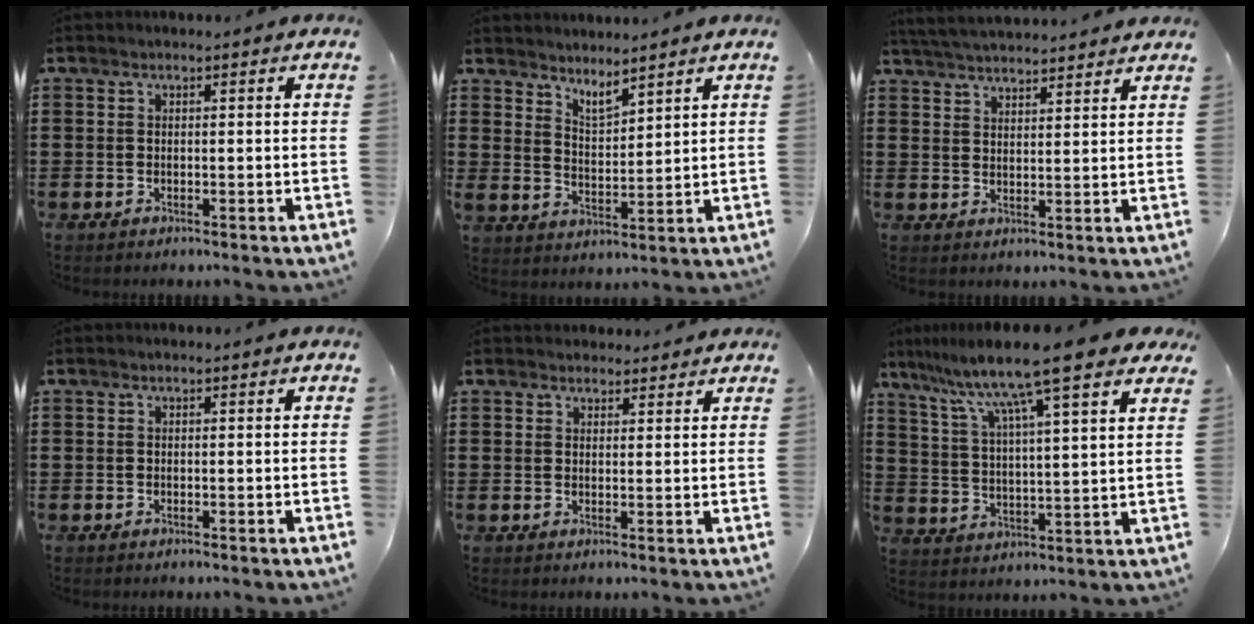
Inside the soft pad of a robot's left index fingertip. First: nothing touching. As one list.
[{"total": 3.8, "force": [3.7, 0.2, 0.7], "torque": [-0.023, -0.014, 0.068]}, {"total": 4.0, "force": [4.0, -0.2, 0.3], "torque": [-0.021, -0.015, 0.072]}, {"total": 0.0}, {"total": 2.2, "force": [2.1, 0.7, -0.2], "torque": [-0.003, 0.000, 0.041]}, {"total": 11.9, "force": [9.3, 0.3, 7.4], "torque": [-0.160, -0.052, 0.146]}]